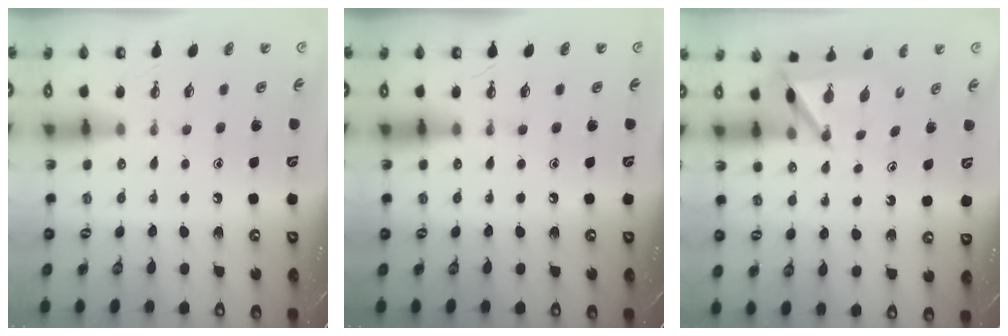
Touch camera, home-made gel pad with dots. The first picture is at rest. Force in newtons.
{"total": 0.0}
{"total": 5.7, "press": 5.7, "slide": 0.3}